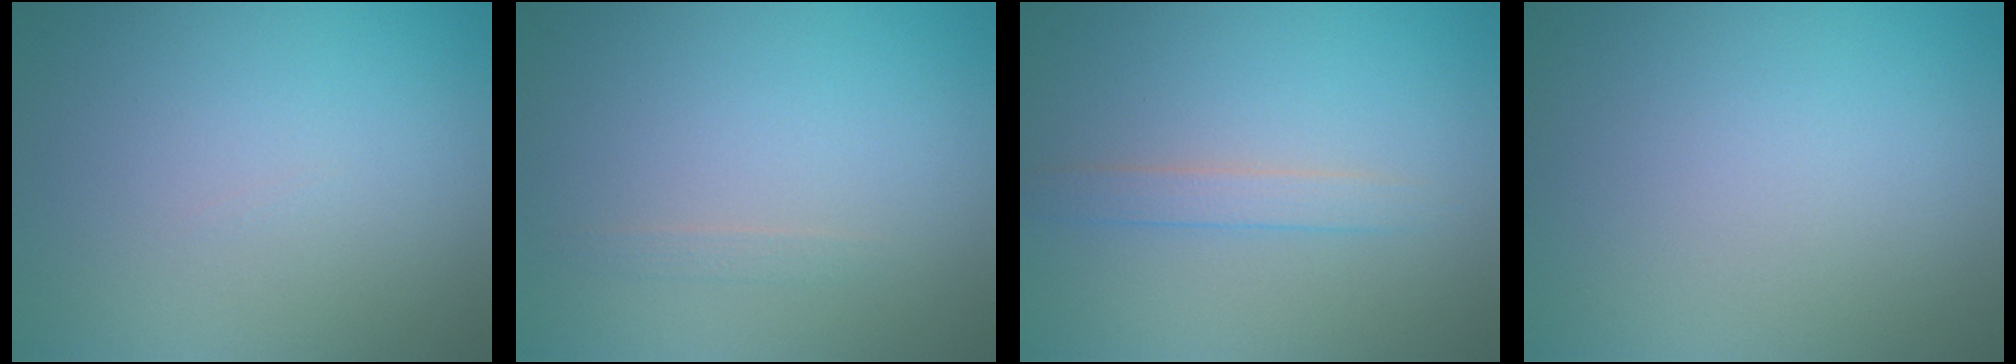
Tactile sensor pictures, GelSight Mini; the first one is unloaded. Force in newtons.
{"total": 0.6, "press": 0.6, "slide": 0.0}
{"total": 1.6, "press": 1.6, "slide": 0.1}
{"total": 0.0}